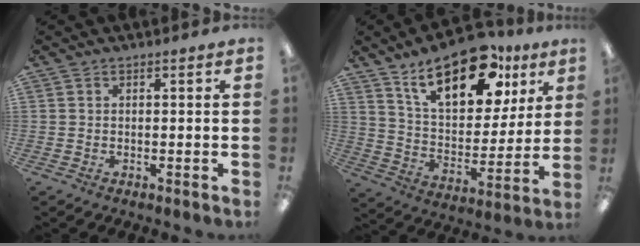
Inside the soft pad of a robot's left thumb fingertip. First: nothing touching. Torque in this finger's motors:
{"motor_torque": [0.36, 0.66, 1.14, -1.63, 0.12]}